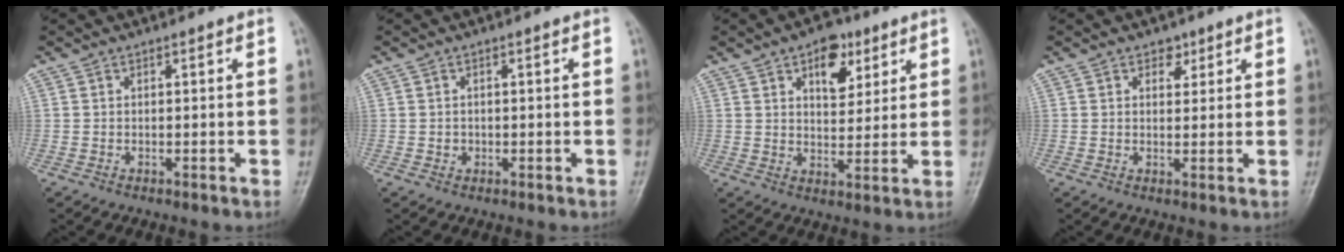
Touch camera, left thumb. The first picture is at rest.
{"total": 1.5, "force": [-0.3, 1.4, 0.5], "torque": [-0.001, 0.005, -0.003]}
{"total": 9.0, "force": [4.5, 5.3, 5.7], "torque": [-0.048, -0.018, 0.065]}
{"total": 2.8, "force": [1.5, 2.0, 1.1], "torque": [0.004, -0.006, 0.019]}